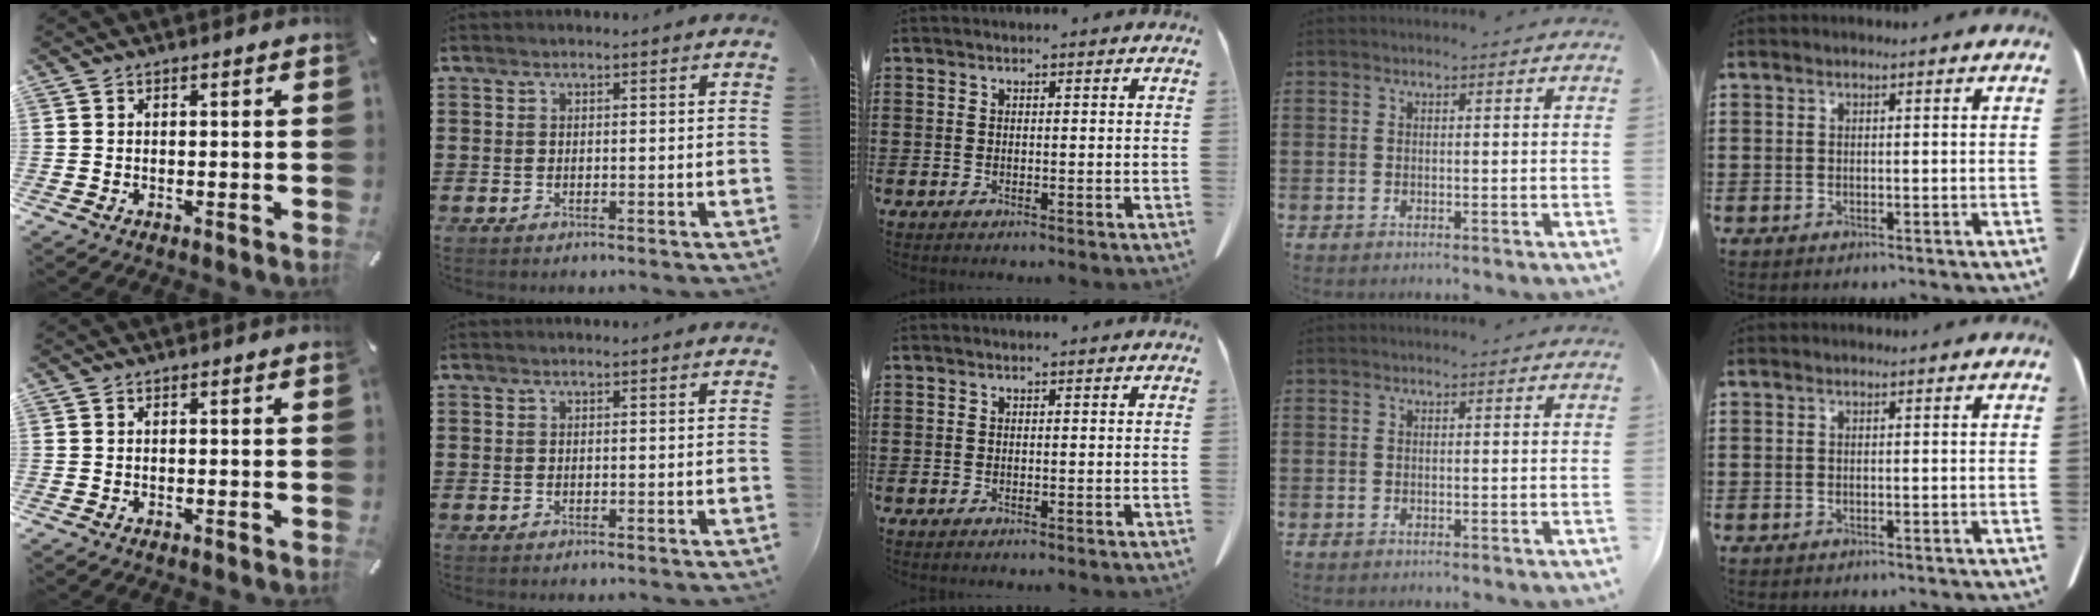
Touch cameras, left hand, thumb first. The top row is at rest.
{}